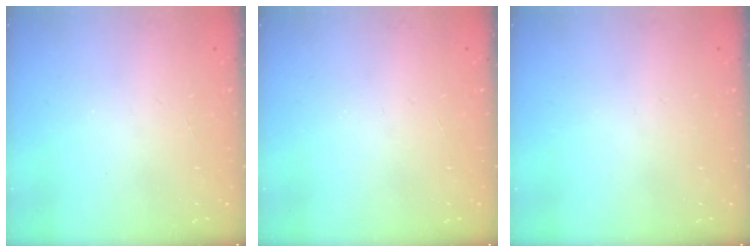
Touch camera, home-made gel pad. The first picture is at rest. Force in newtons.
{"total": 0.0}
{"total": 0.0}